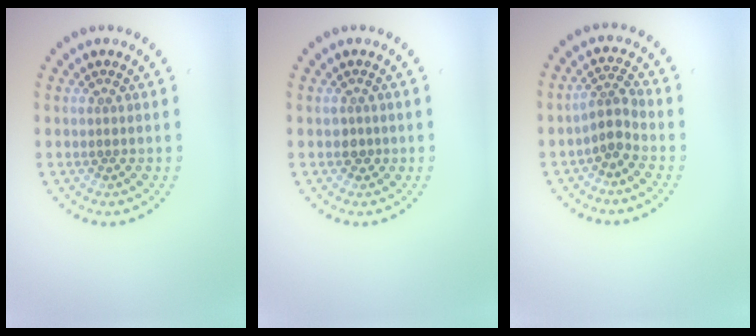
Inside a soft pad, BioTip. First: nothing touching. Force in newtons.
{"total": 0.9, "press": 0.8, "slide": 0.5}
{"total": 2.2, "press": 1.5, "slide": 1.6}